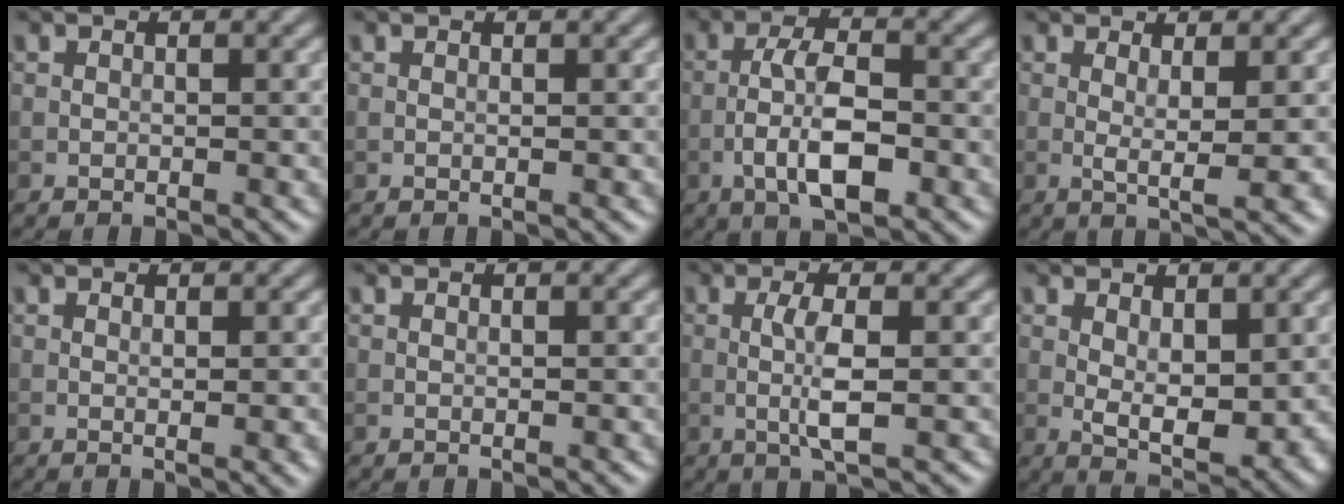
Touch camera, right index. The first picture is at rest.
{"total": 0.0}
{"total": 5.7, "force": [-2.0, 2.1, 4.9], "torque": [-0.092, 0.003, -0.039]}
{"total": 3.1, "force": [0.6, 0.4, 3.0], "torque": [-0.053, -0.011, 0.012]}
{"total": 1.5, "force": [0.3, 0.3, 1.4], "torque": [-0.019, 0.001, 0.003]}
{"total": 0.0}
{"total": 3.2, "force": [-0.3, 0.5, 3.1], "torque": [-0.064, 0.001, -0.007]}
{"total": 4.4, "force": [0.8, 2.0, 3.9], "torque": [-0.071, -0.013, 0.020]}